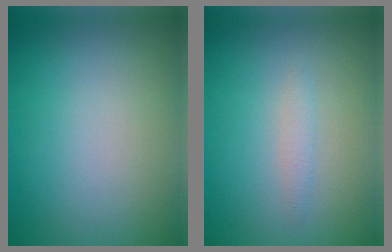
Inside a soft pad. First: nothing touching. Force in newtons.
{"total": 1.0, "press": 1.0, "slide": 0.0}